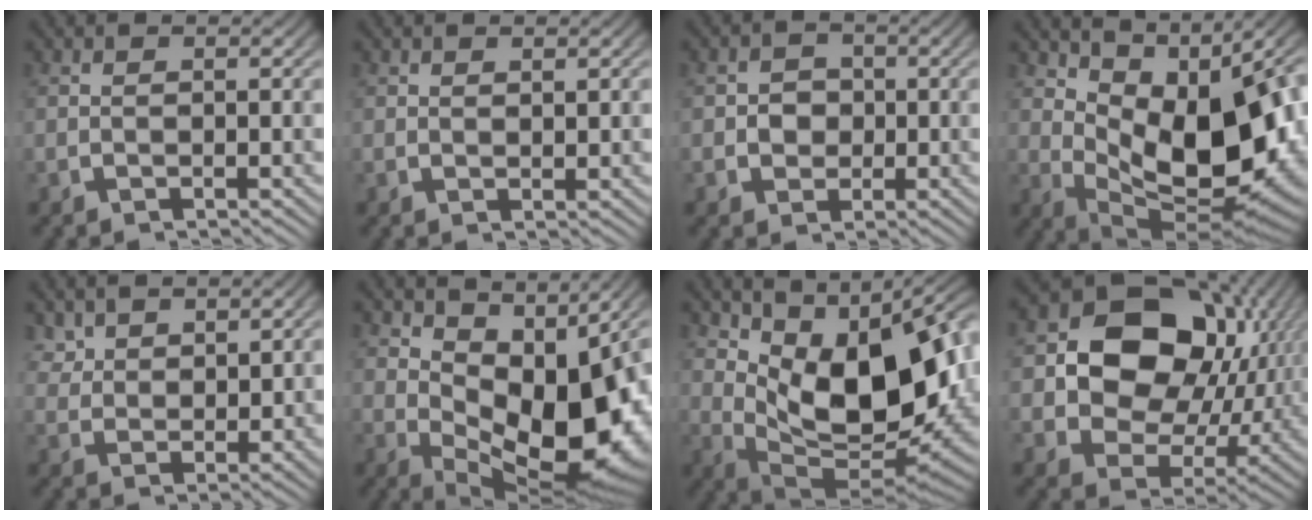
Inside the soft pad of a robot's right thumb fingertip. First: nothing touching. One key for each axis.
{"total": 0.8, "fx": 0.7, "fy": 0.2, "fz": 0.2, "tx": 0.003, "ty": -0.001, "tz": 0.015}
{"total": 3.2, "fx": -0.1, "fy": 2.8, "fz": 1.4, "tx": -0.022, "ty": -0.010, "tz": 0.002}
{"total": 17.3, "fx": 0.7, "fy": 10.1, "fz": 14.0, "tx": -0.247, "ty": -0.056, "tz": 0.047}
{"total": 3.2, "fx": 2.5, "fy": 1.6, "fz": 1.4, "tx": -0.025, "ty": -0.005, "tz": 0.056}
{"total": 15.5, "fx": 0.0, "fy": 9.1, "fz": 12.5, "tx": -0.196, "ty": -0.039, "tz": 0.027}
{"total": 18.3, "fx": 1.3, "fy": 11.1, "fz": 14.5, "tx": -0.244, "ty": -0.045, "tz": 0.047}
{"total": 18.1, "fx": 1.8, "fy": 13.6, "fz": 11.8, "tx": -0.237, "ty": -0.036, "tz": 0.034}